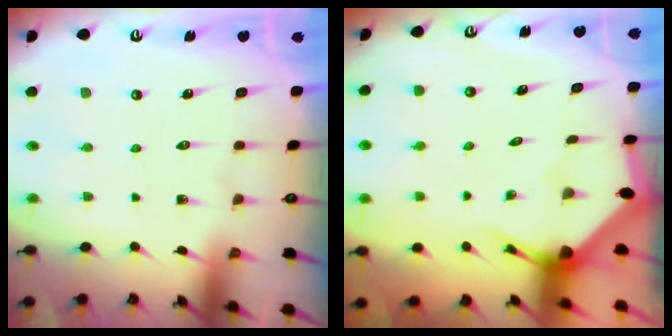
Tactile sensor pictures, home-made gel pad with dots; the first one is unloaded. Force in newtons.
{"total": 3.0, "press": 3.0, "slide": 0.1}